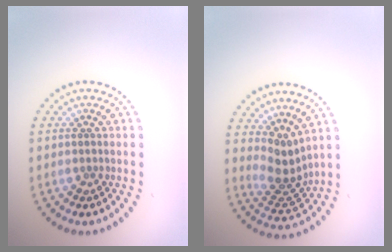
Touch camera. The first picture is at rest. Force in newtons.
{"total": 3.0, "press": 2.2, "slide": 2.1}